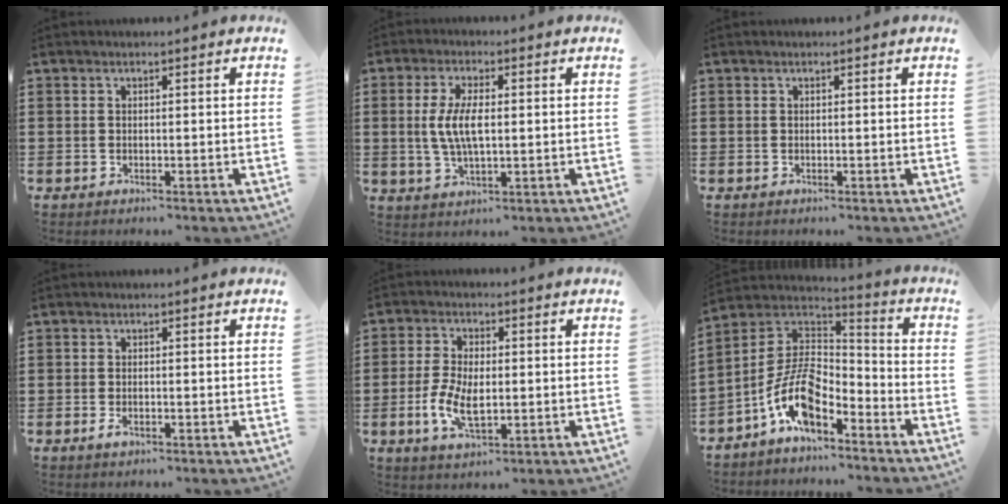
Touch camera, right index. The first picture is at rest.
{"total": 6.4, "force": [0.3, 2.5, 5.8], "torque": [-0.134, 0.000, -0.004]}
{"total": 0.0}
{"total": 1.4, "force": [-0.5, 0.4, 1.2], "torque": [-0.031, -0.008, -0.011]}
{"total": 6.3, "force": [-1.0, 3.1, 5.4], "torque": [-0.123, -0.003, -0.023]}
{"total": 10.6, "force": [-6.0, 4.5, 7.5], "torque": [-0.181, -0.006, -0.125]}